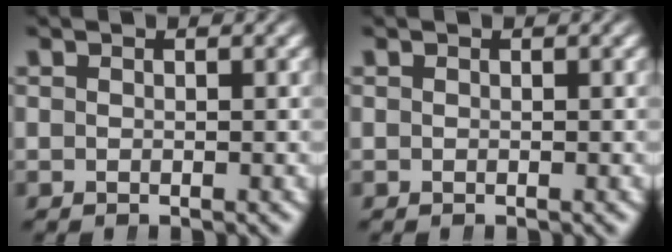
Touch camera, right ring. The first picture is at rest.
{"total": 0.0}